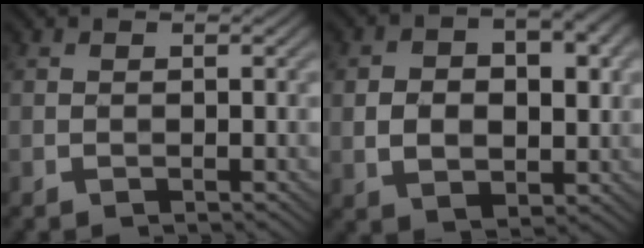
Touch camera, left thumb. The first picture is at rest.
{"total": 10.3, "force": [1.5, 6.5, 7.9], "torque": [-0.140, -0.007, 0.028]}